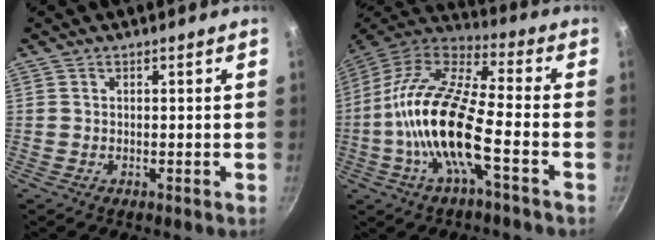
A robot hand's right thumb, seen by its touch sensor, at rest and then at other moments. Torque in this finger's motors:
{"motor_torque": [0.70, 1.25, 2.55, -0.23, 0.40]}